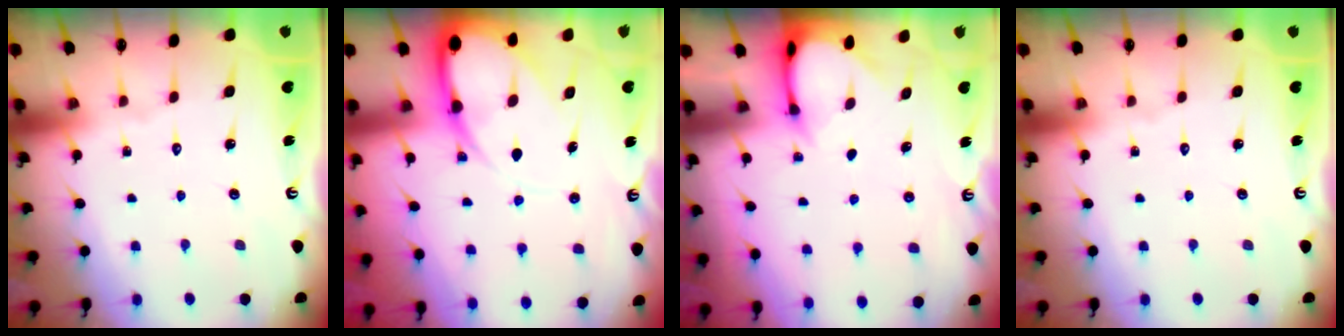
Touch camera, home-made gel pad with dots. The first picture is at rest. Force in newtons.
{"total": 12.3, "press": 12.2, "slide": 1.3}
{"total": 3.2, "press": 3.2, "slide": 0.2}
{"total": 0.0}